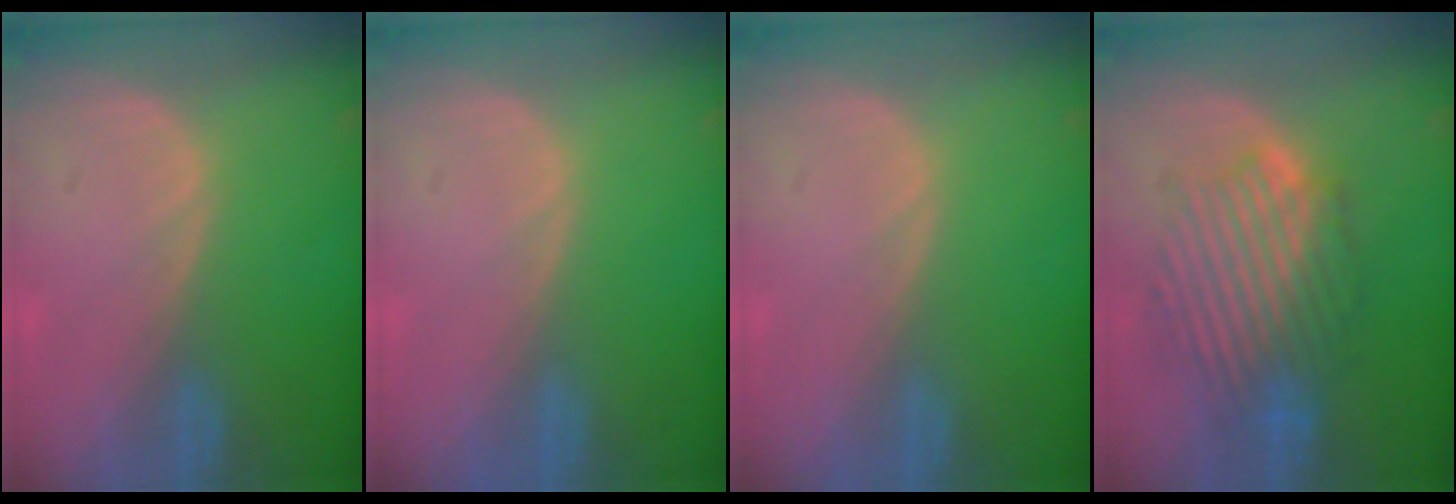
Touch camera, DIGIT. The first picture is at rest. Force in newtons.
{"total": 0.0}
{"total": 0.0}
{"total": 9.0, "press": 9.0, "slide": 1.2}